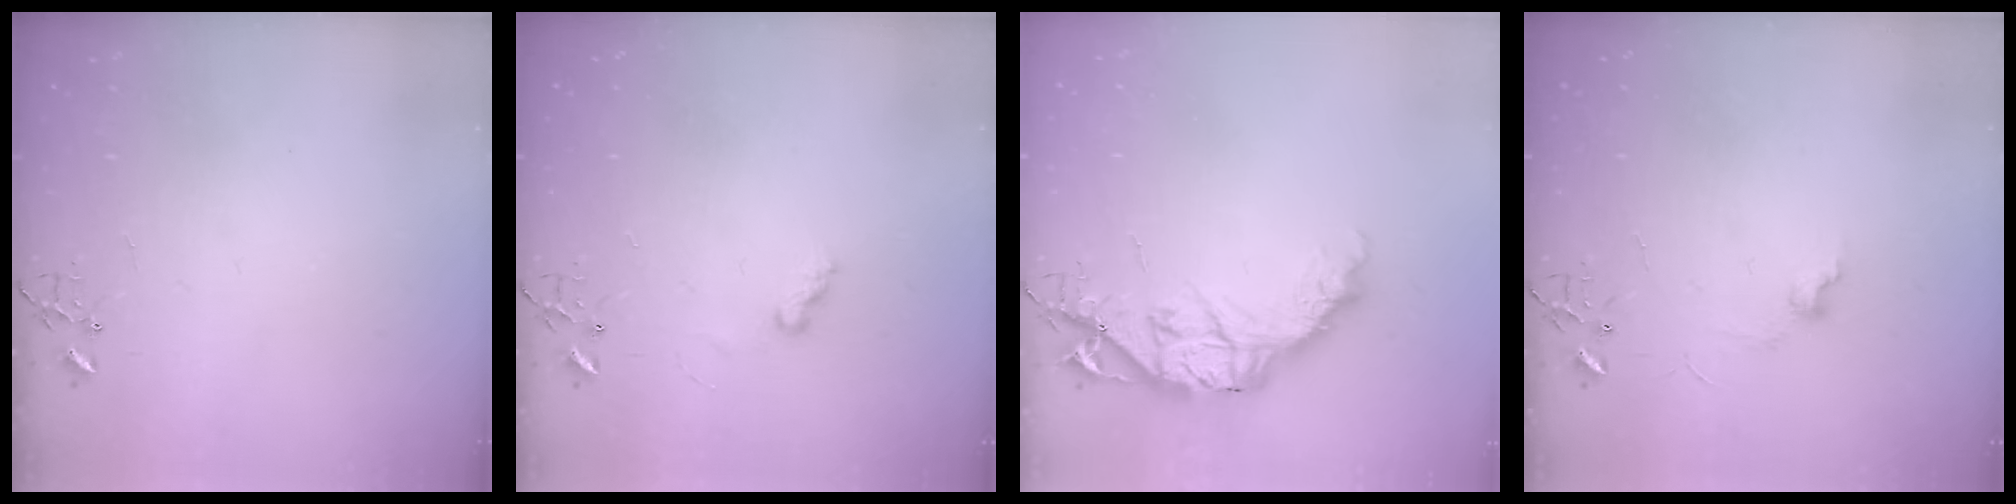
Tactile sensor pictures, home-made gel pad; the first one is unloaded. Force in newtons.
{"total": 5.3, "press": 5.3, "slide": 0.1}
{"total": 14.5, "press": 14.4, "slide": 1.0}
{"total": 4.1, "press": 4.0, "slide": 0.7}